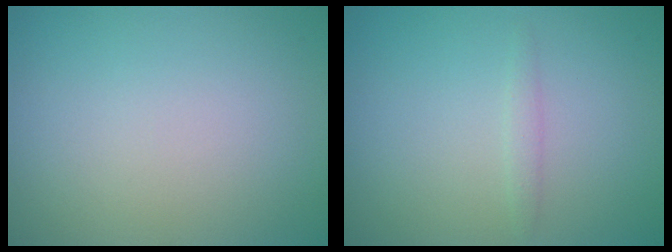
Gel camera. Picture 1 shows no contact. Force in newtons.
{"total": 0.8, "press": 0.8, "slide": 0.1}